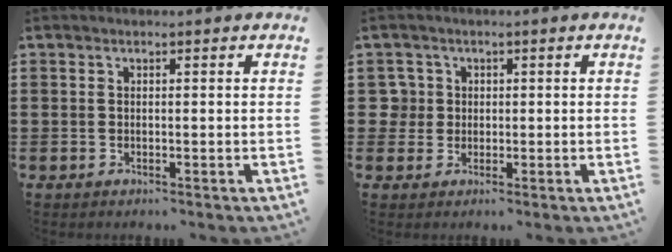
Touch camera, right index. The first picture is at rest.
{"total": 3.0, "force": [0.3, 2.9, 0.4], "torque": [-0.023, 0.011, 0.004]}